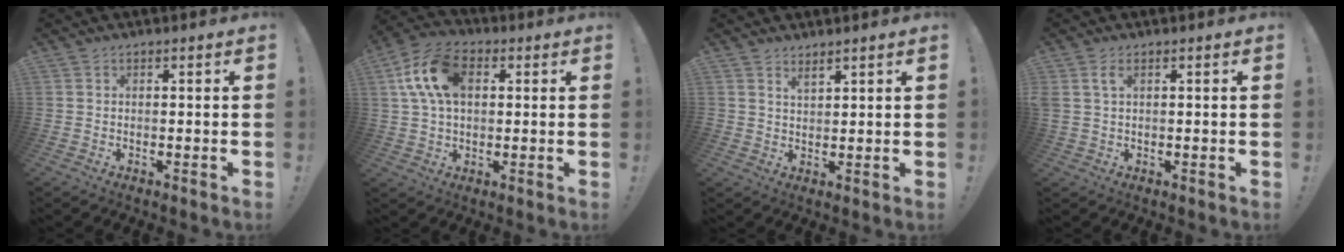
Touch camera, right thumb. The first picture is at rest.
{"total": 14.7, "force": [3.6, 9.4, 10.8], "torque": [-0.195, 0.007, 0.069]}
{"total": 2.6, "force": [2.3, 0.9, 0.7], "torque": [-0.003, -0.017, 0.041]}
{"total": 2.3, "force": [0.9, 0.6, 2.1], "torque": [-0.048, 0.004, 0.017]}